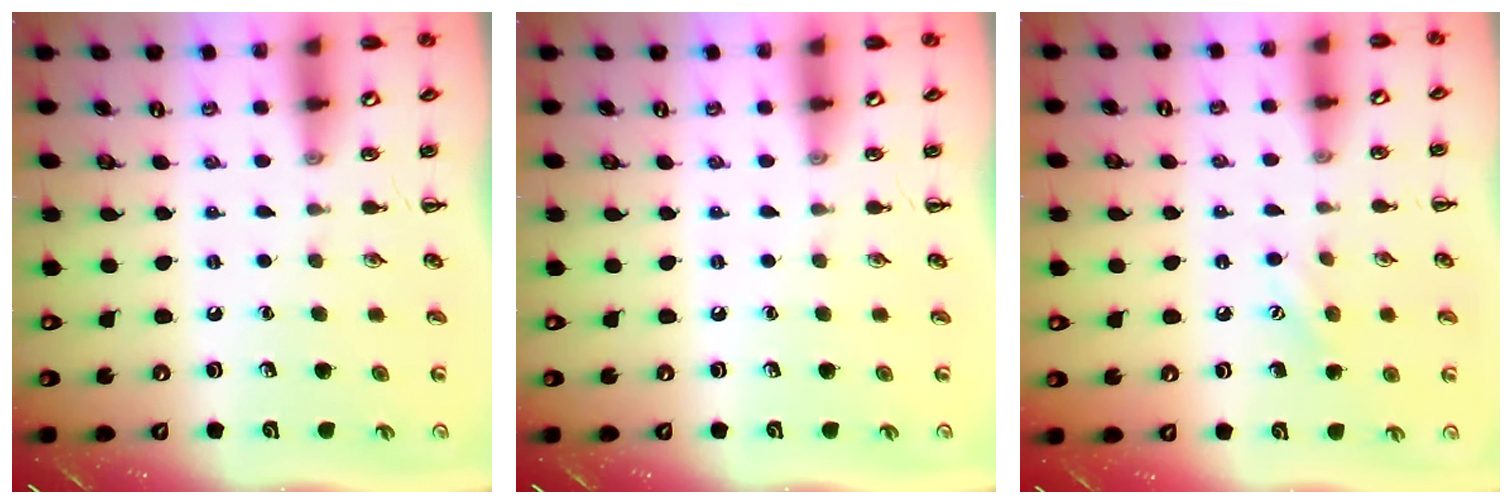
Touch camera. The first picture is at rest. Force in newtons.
{"total": 0.0}
{"total": 6.7, "press": 6.6, "slide": 1.5}